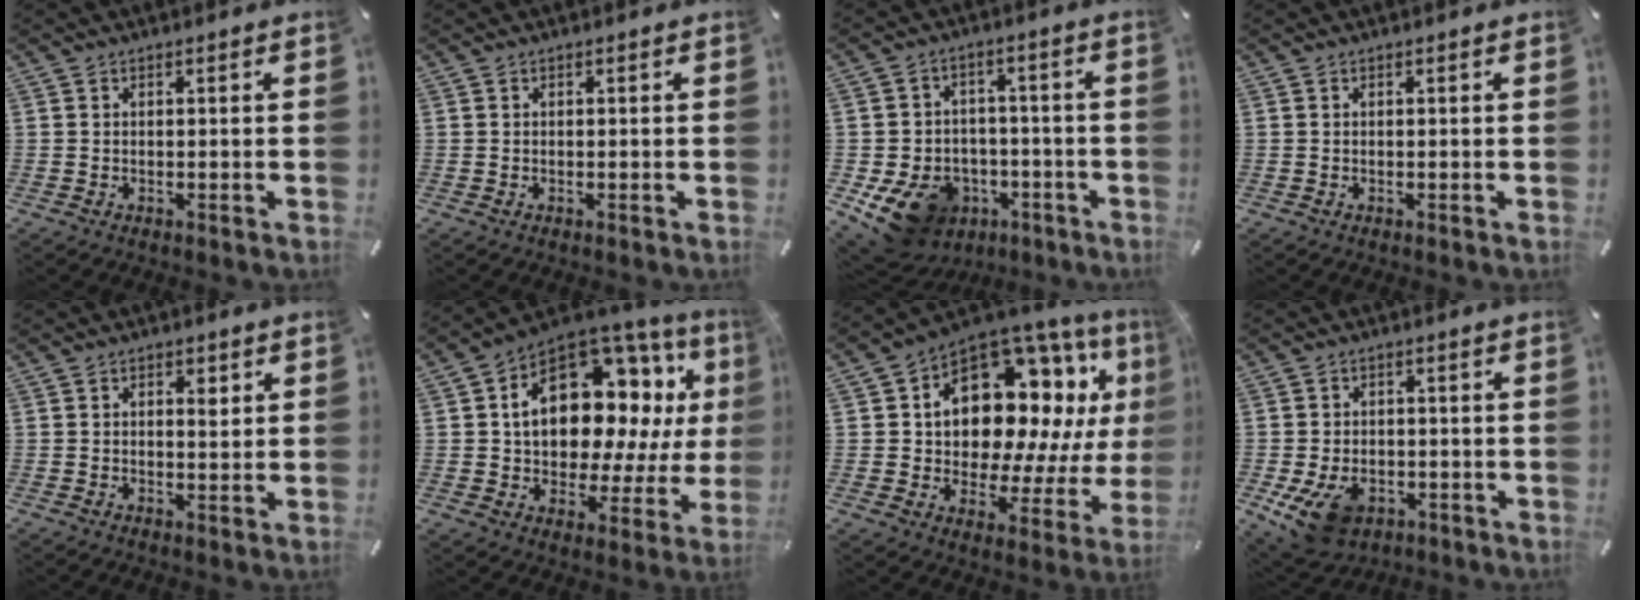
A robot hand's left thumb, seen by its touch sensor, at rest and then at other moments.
{"total": 0.0}
{"total": 13.0, "force": [-6.3, 10.0, 5.4], "torque": [-0.106, 0.033, -0.105]}
{"total": 0.0}
{"total": 2.9, "force": [0.7, 1.8, 2.1], "torque": [-0.020, -0.002, 0.006]}
{"total": 19.0, "force": [5.6, 12.1, 13.5], "torque": [-0.234, -0.042, 0.093]}
{"total": 18.4, "force": [7.2, 12.2, 11.6], "torque": [-0.191, -0.059, 0.123]}
{"total": 9.7, "force": [-3.9, 6.8, 5.7], "torque": [-0.114, 0.016, -0.066]}